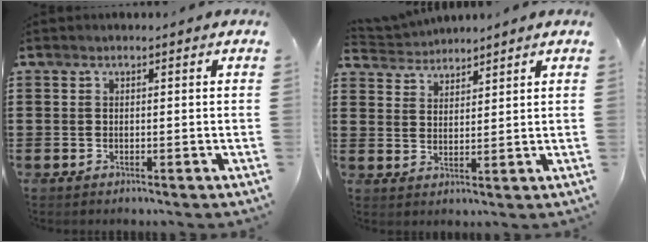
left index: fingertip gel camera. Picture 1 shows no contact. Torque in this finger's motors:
{"motor_torque": [1.03, -1.11, -0.02, -0.04]}